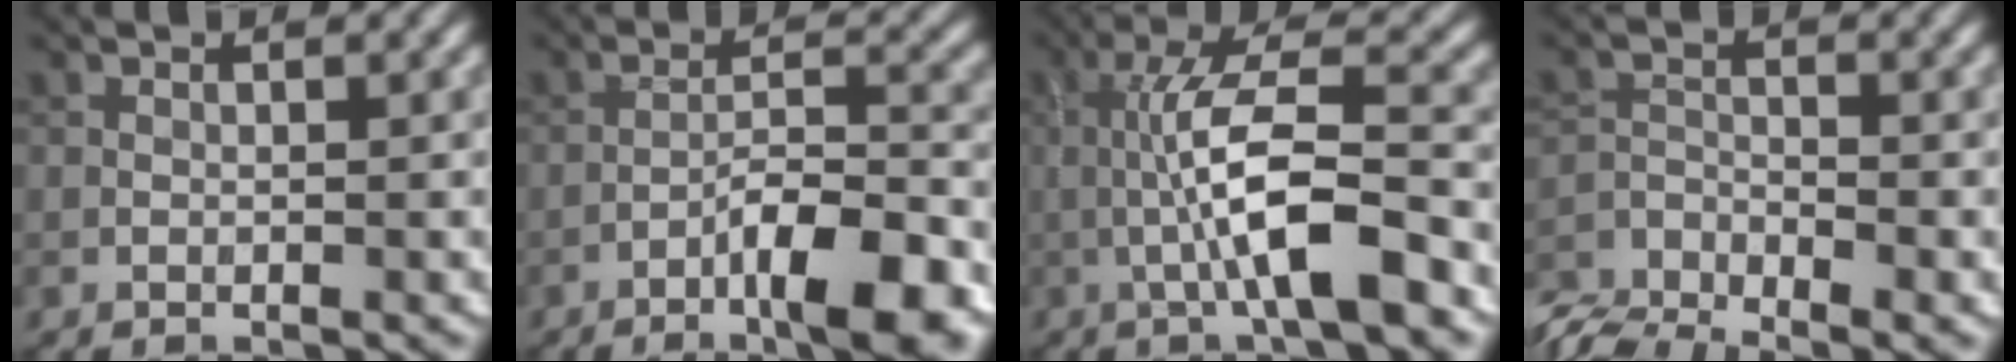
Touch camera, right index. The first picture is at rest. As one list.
[{"total": 7.6, "force": [-4.3, 1.3, 6.1], "torque": [-0.095, 0.015, -0.068]}, {"total": 7.3, "force": [-1.8, 1.2, 7.0], "torque": [-0.126, 0.014, -0.035]}, {"total": 4.4, "force": [-3.6, 1.2, 2.2], "torque": [-0.040, -0.011, -0.074]}]